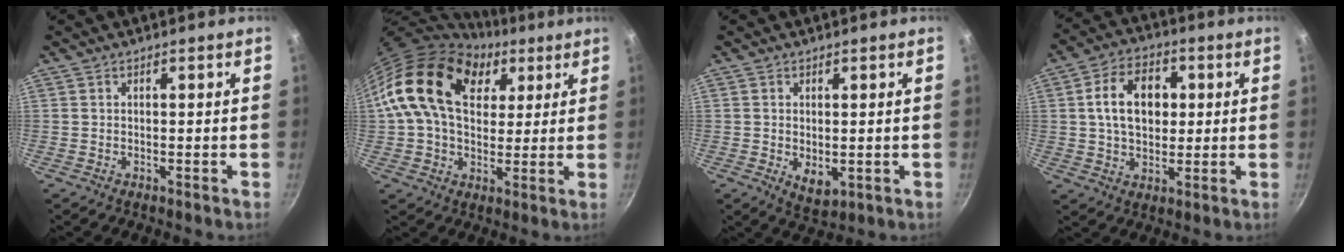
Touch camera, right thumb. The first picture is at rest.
{"total": 19.6, "force": [7.7, 12.8, 12.7], "torque": [-0.187, -0.007, 0.124]}
{"total": 4.6, "force": [-0.3, 2.8, 3.7], "torque": [-0.057, -0.016, 0.003]}
{"total": 12.0, "force": [1.9, 8.3, 8.4], "torque": [-0.117, 0.010, 0.025]}